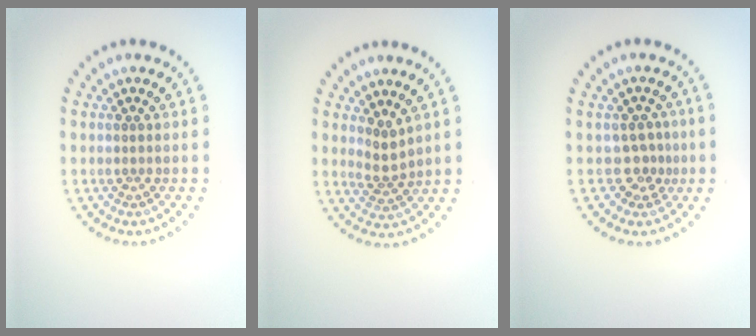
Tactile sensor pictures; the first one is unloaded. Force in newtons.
{"total": 1.9, "press": 1.4, "slide": 1.3}
{"total": 2.3, "press": 1.5, "slide": 1.7}